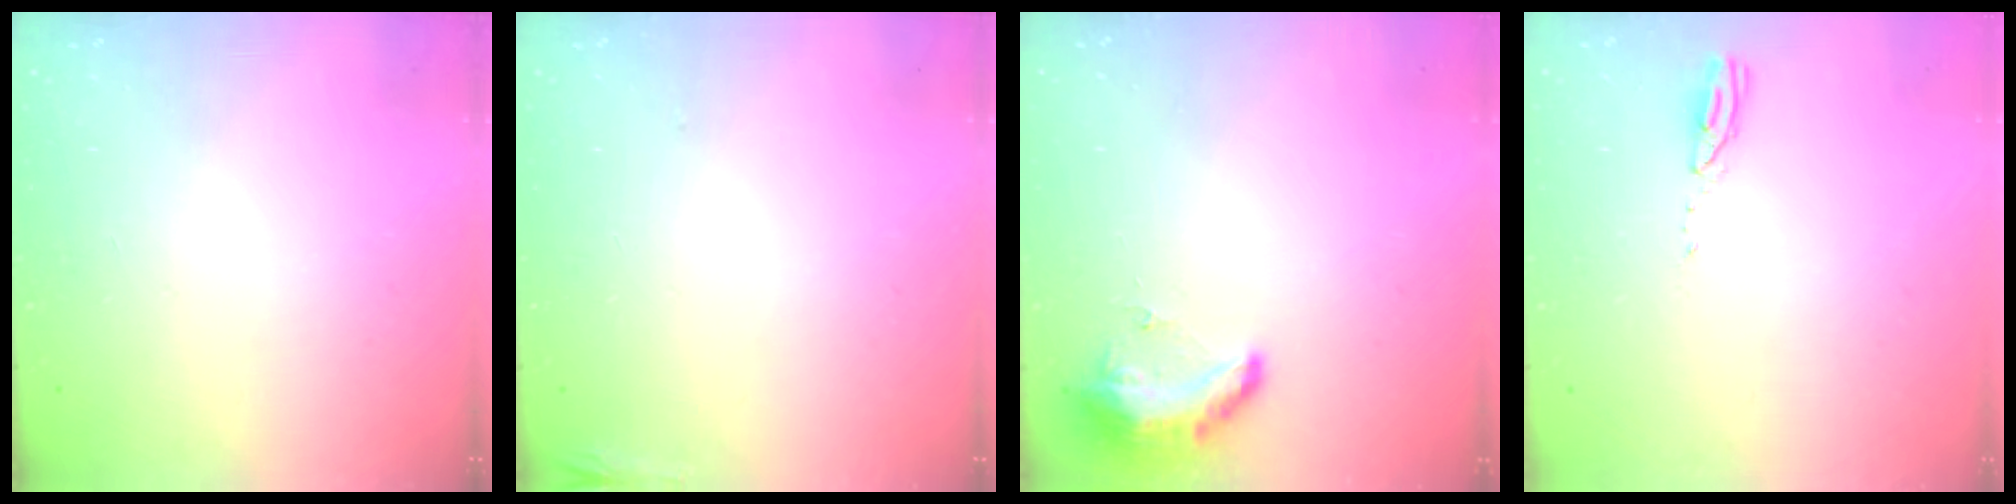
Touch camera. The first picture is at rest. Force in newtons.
{"total": 6.3, "press": 5.9, "slide": 2.1}
{"total": 9.1, "press": 8.9, "slide": 1.9}
{"total": 3.4, "press": 3.3, "slide": 0.3}